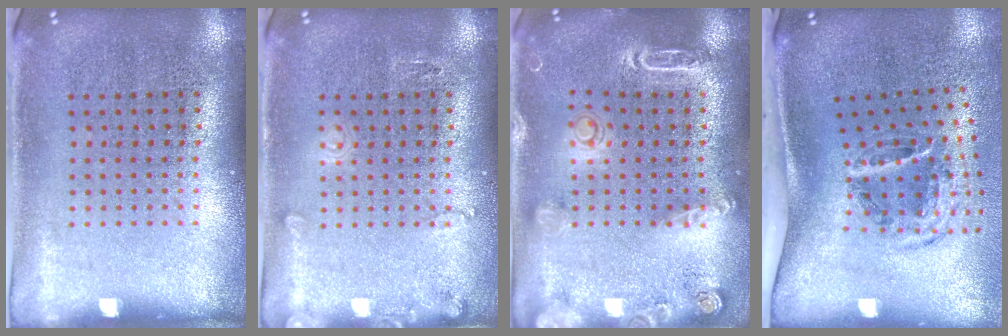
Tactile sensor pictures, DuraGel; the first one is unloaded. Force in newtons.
{"total": 1.3, "press": 1.3, "slide": 0.2}
{"total": 1.9, "press": 1.9, "slide": 0.5}
{"total": 2.0, "press": 1.2, "slide": 1.5}